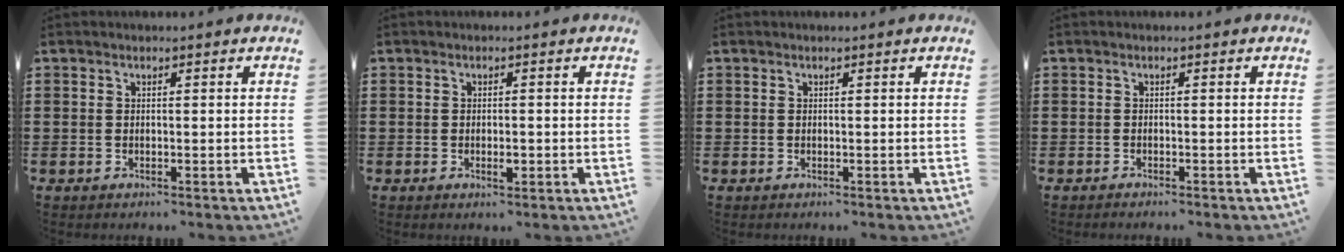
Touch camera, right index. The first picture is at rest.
{"total": 1.8, "force": [-0.6, 0.6, 1.6], "torque": [-0.029, -0.002, -0.009]}
{"total": 0.0}
{"total": 0.7, "force": [-0.7, 0.0, 0.0], "torque": [-0.001, -0.003, -0.014]}